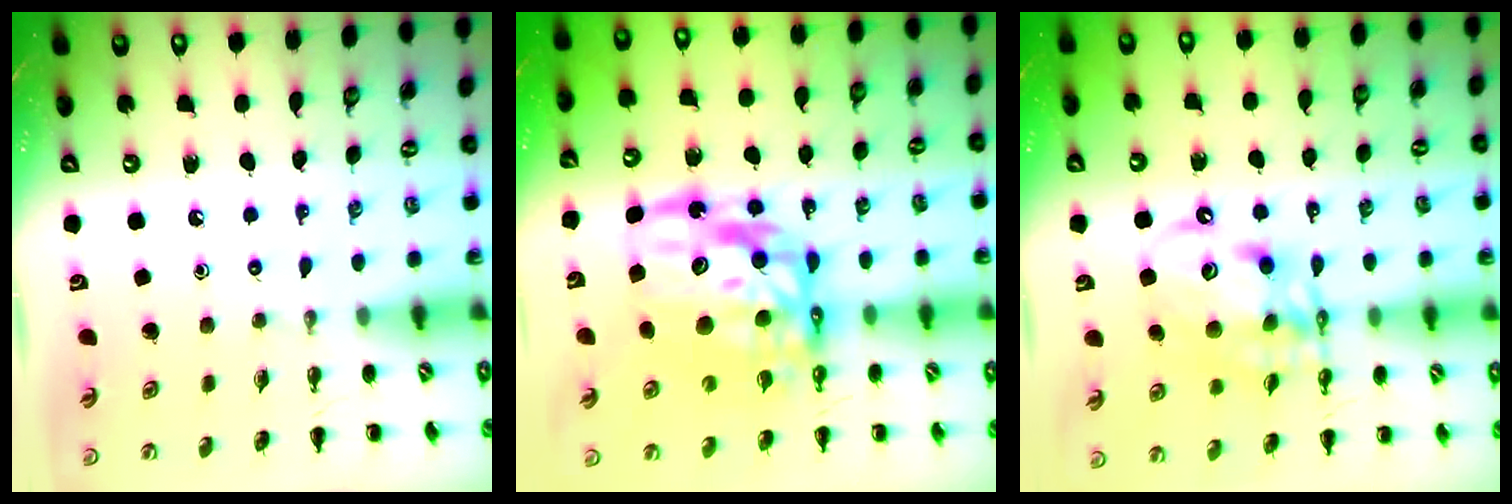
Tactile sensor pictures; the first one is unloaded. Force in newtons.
{"total": 17.1, "press": 16.4, "slide": 4.6}
{"total": 12.3, "press": 11.8, "slide": 3.2}